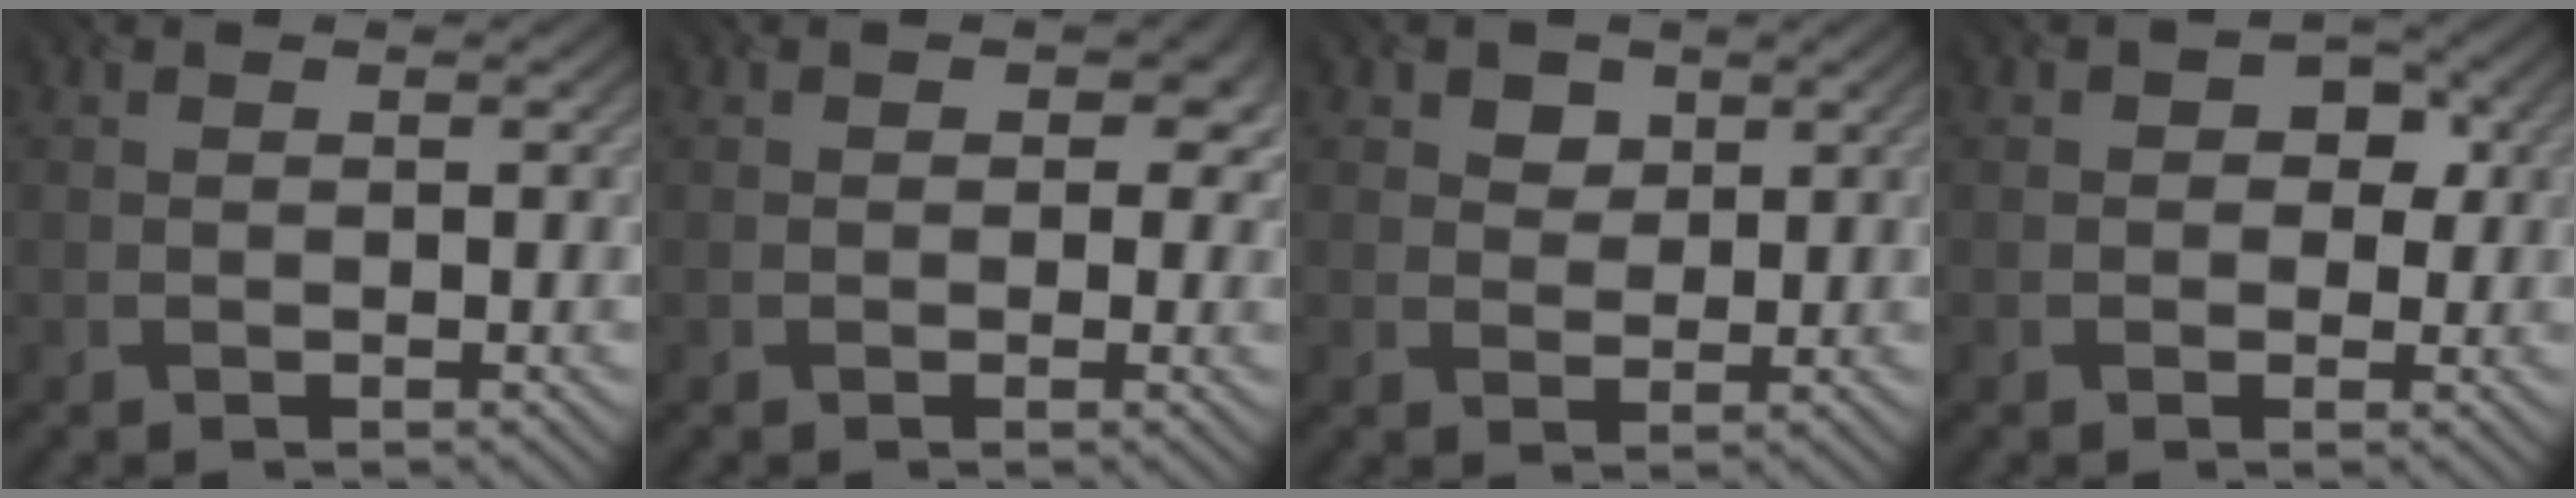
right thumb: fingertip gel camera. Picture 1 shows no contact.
{"total": 2.8, "force": [0.6, 2.4, 1.3], "torque": [-0.017, -0.008, 0.001]}
{"total": 2.8, "force": [1.4, 2.1, 1.1], "torque": [-0.025, -0.004, 0.017]}
{"total": 3.0, "force": [0.5, 2.5, 1.6], "torque": [-0.014, 0.006, -0.004]}